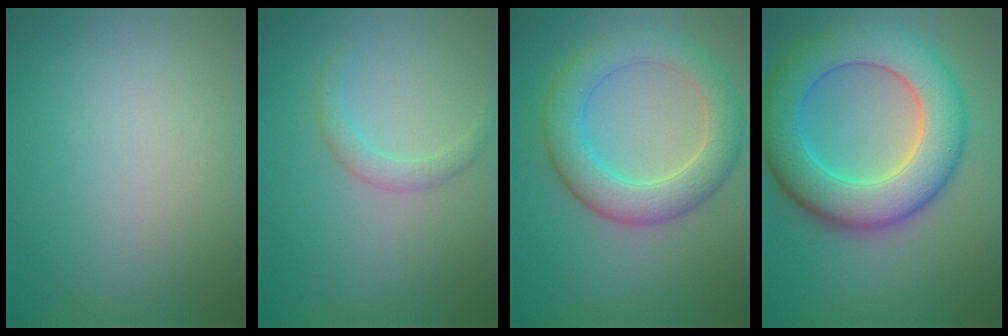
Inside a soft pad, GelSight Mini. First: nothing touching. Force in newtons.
{"total": 1.6, "press": 1.6, "slide": 0.1}
{"total": 6.0, "press": 6.0, "slide": 0.1}
{"total": 10.0, "press": 10.0, "slide": 0.4}